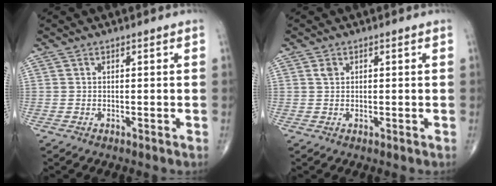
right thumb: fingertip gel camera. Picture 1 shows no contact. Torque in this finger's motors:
{"motor_torque": [-0.25, 0.05, 0.41, 0.10, -0.01]}